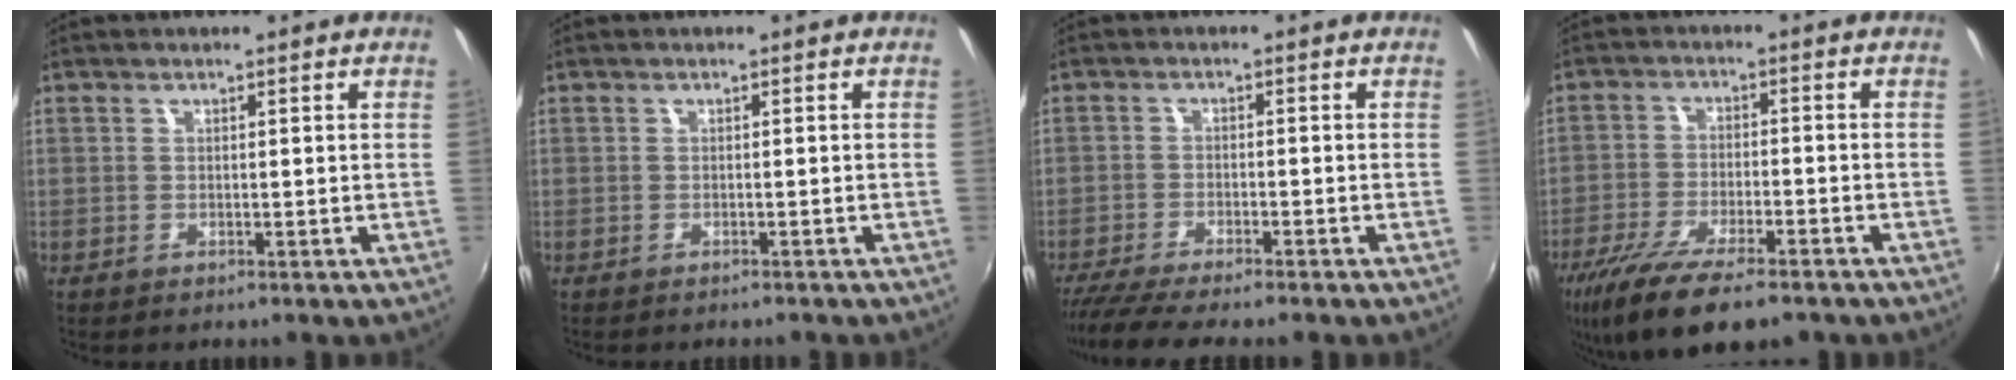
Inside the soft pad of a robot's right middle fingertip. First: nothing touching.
{"total": 2.1, "force": [-1.9, 0.5, 0.7], "torque": [-0.019, -0.012, -0.027]}
{"total": 8.5, "force": [-7.4, 0.3, 4.0], "torque": [-0.099, -0.029, -0.126]}
{"total": 15.2, "force": [-10.9, 4.3, 9.6], "torque": [-0.201, -0.049, -0.188]}